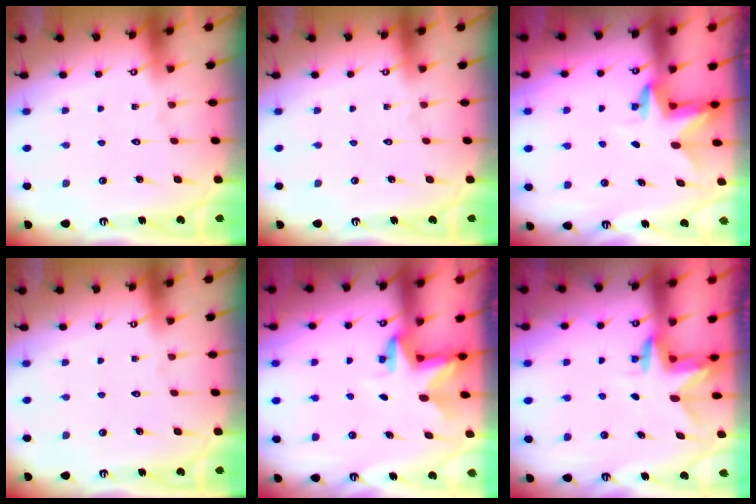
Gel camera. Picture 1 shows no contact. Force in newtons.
{"total": 0.0}
{"total": 3.3, "press": 3.3, "slide": 0.2}
{"total": 0.0}
{"total": 2.9, "press": 2.9, "slide": 0.1}
{"total": 2.9, "press": 2.9, "slide": 0.1}